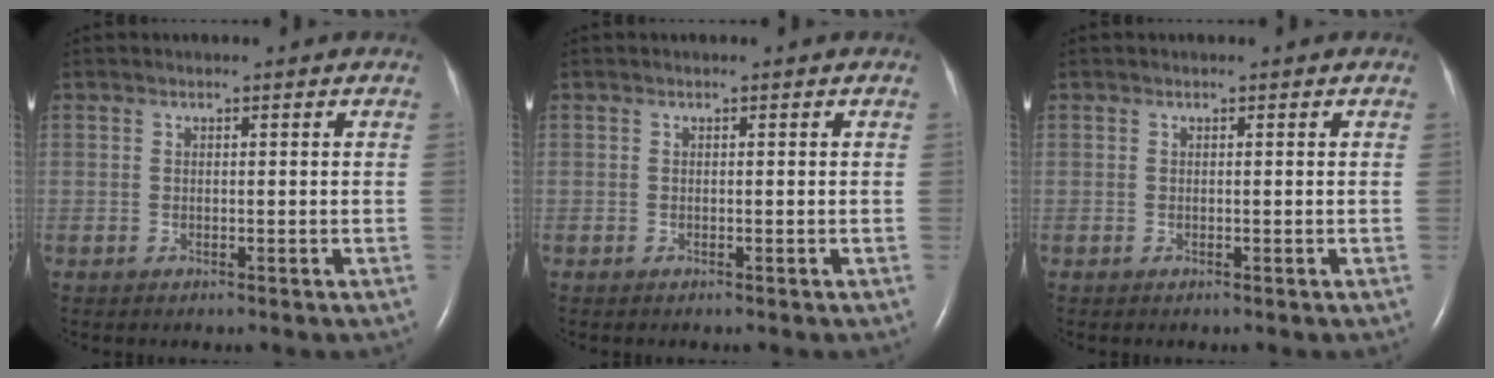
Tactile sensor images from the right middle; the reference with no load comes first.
{"total": 0.0}
{"total": 0.0}